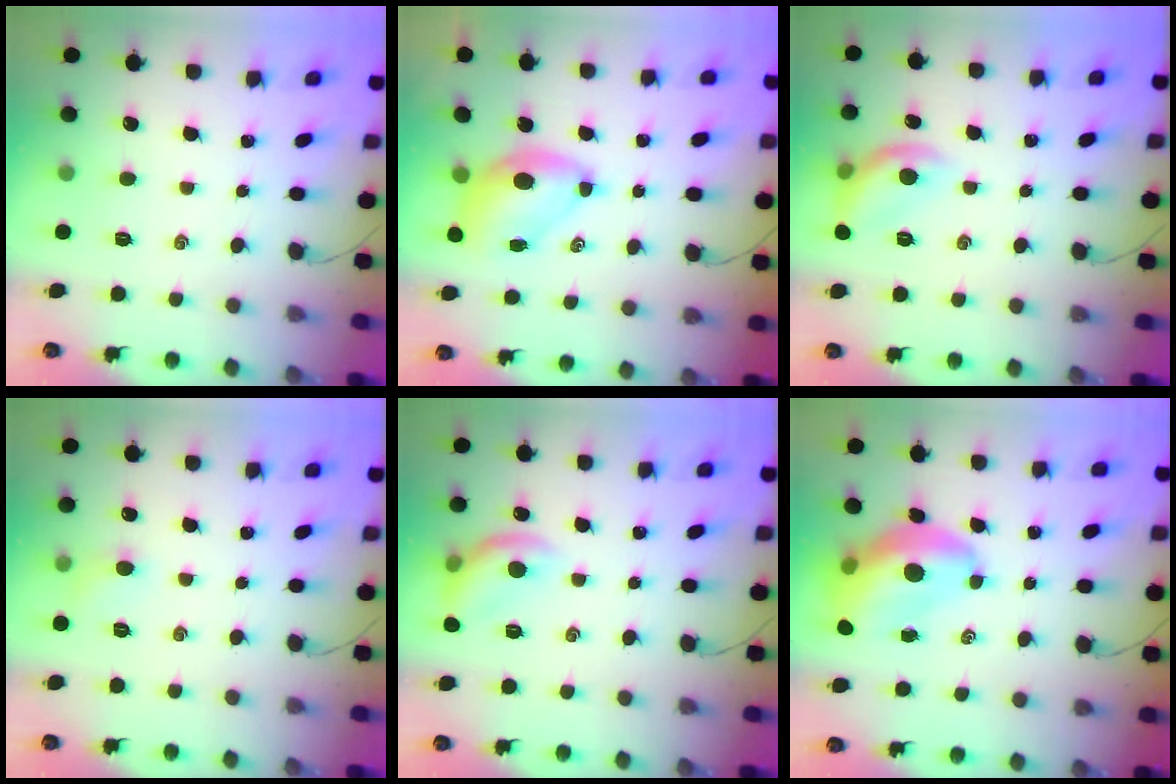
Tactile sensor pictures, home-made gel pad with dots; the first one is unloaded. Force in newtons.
{"total": 7.3, "press": 7.2, "slide": 1.2}
{"total": 10.8, "press": 10.8, "slide": 0.3}
{"total": 5.0, "press": 4.8, "slide": 1.3}
{"total": 11.4, "press": 11.4, "slide": 0.7}
{"total": 13.8, "press": 13.2, "slide": 3.9}